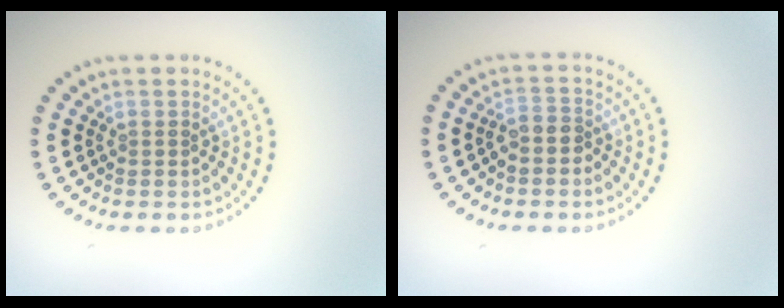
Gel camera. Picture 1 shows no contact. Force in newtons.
{"total": 2.0, "press": 1.7, "slide": 1.0}